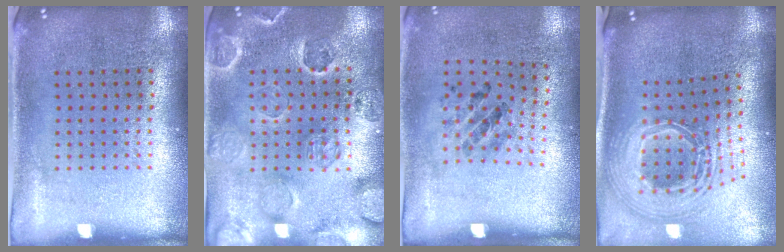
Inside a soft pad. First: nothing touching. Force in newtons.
{"total": 2.6, "press": 2.4, "slide": 0.8}
{"total": 1.2, "press": 0.7, "slide": 1.0}
{"total": 2.8, "press": 1.9, "slide": 2.1}